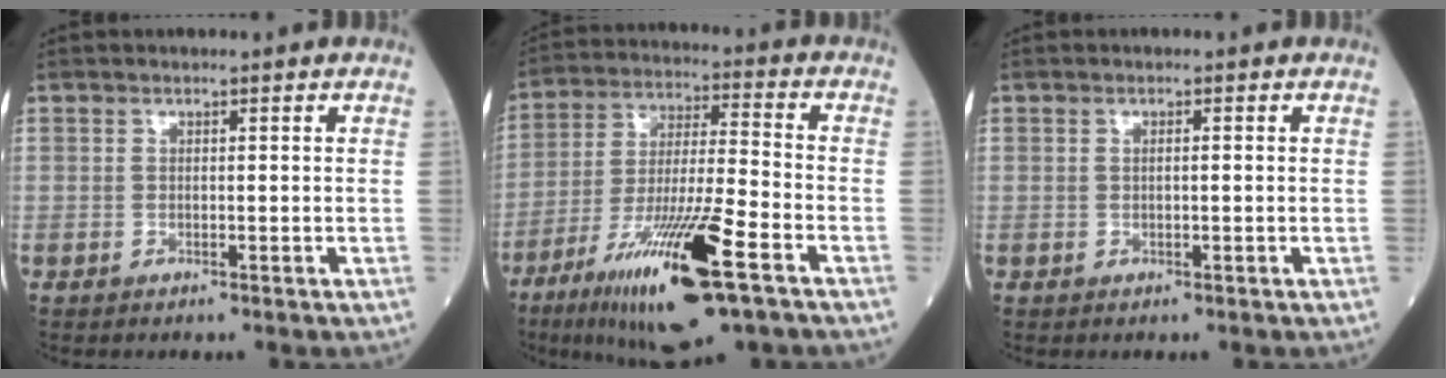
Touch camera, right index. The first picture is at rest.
{"total": 18.8, "force": [-9.7, 1.9, 16.0], "torque": [-0.297, -0.041, -0.169]}
{"total": 0.9, "force": [0.1, 0.1, 0.9], "torque": [-0.015, 0.001, 0.002]}